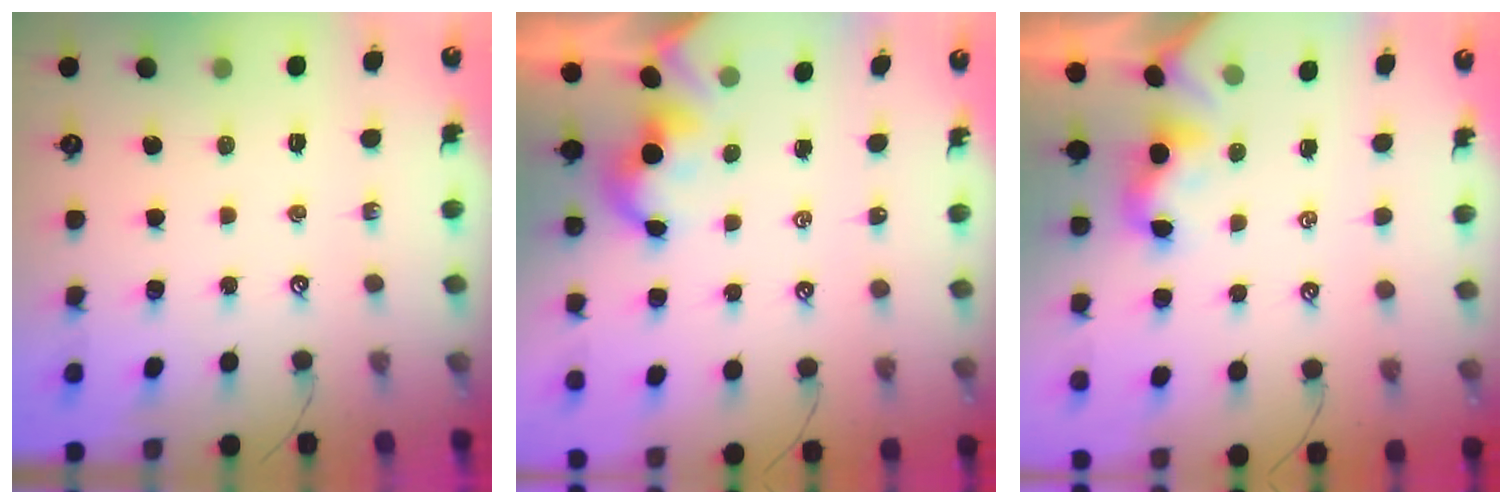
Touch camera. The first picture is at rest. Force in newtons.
{"total": 1.9, "press": 1.9, "slide": 0.2}
{"total": 1.9, "press": 1.8, "slide": 0.5}